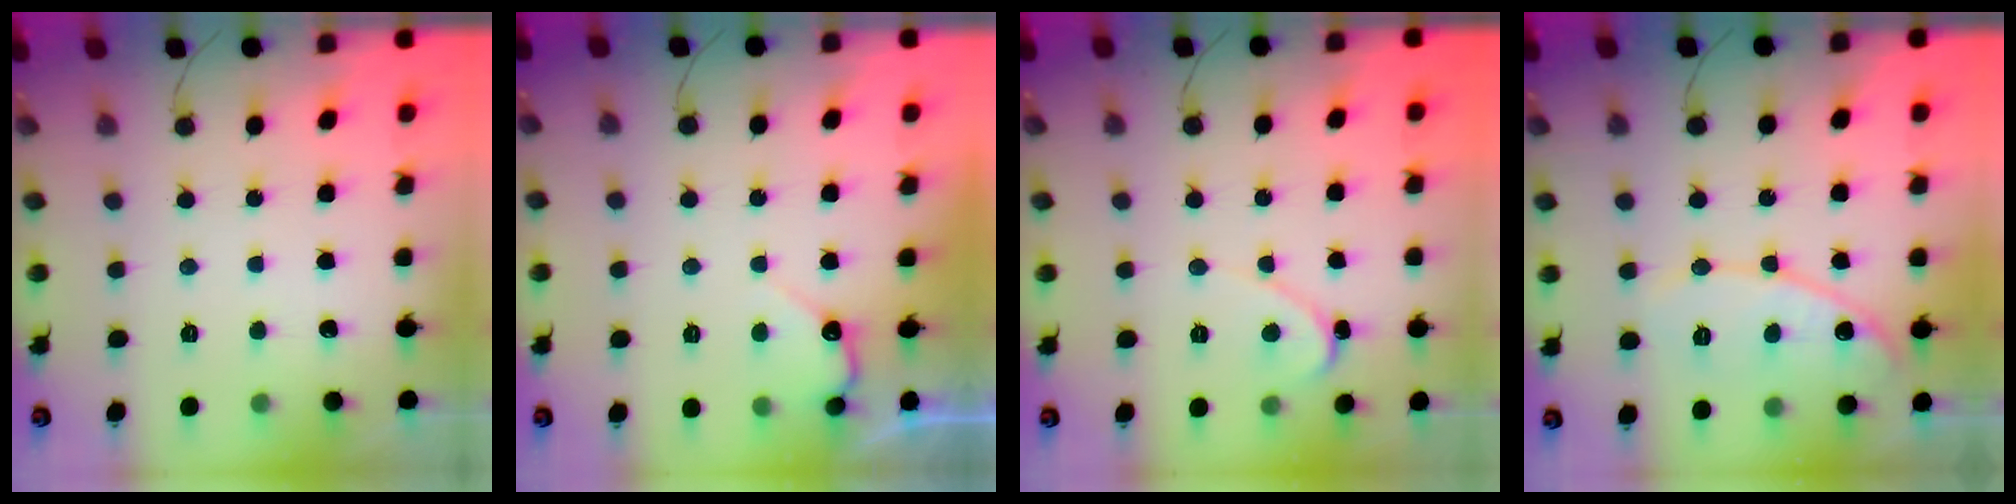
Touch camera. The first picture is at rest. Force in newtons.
{"total": 4.5, "press": 4.4, "slide": 0.4}
{"total": 1.7, "press": 1.7, "slide": 0.2}
{"total": 11.0, "press": 11.0, "slide": 1.0}